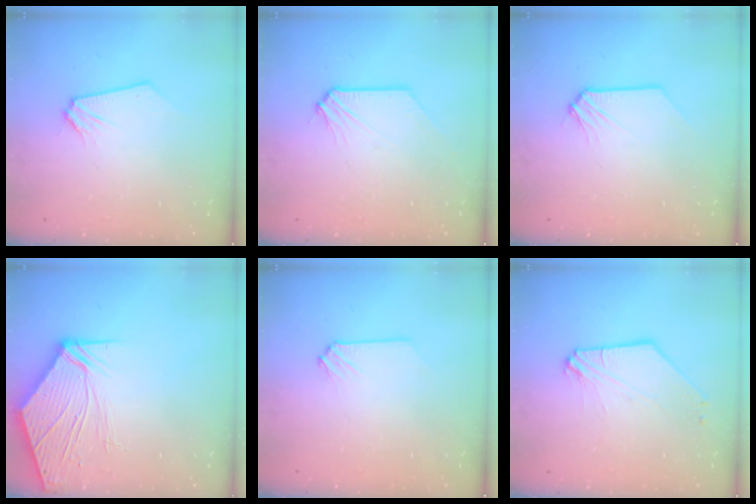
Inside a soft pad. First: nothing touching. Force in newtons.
{"total": 0.0}
{"total": 0.6, "press": 0.6, "slide": 0.1}
{"total": 10.5, "press": 10.4, "slide": 1.2}
{"total": 0.0}
{"total": 4.9, "press": 4.8, "slide": 0.9}